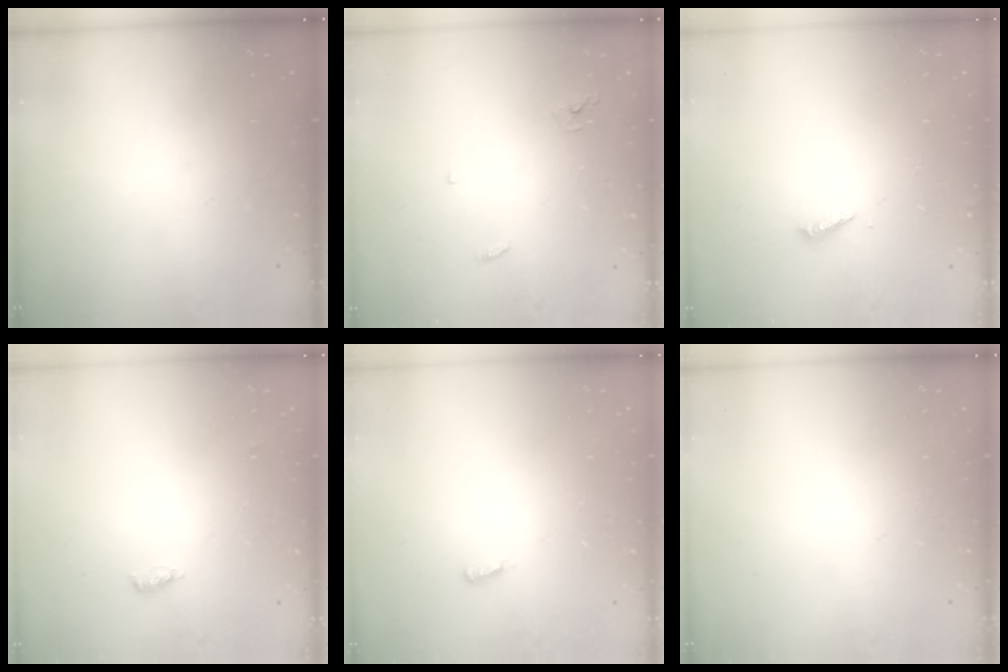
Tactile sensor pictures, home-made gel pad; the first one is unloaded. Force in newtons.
{"total": 2.9, "press": 2.9, "slide": 0.2}
{"total": 2.0, "press": 2.0, "slide": 0.2}
{"total": 4.0, "press": 3.9, "slide": 1.1}
{"total": 4.4, "press": 2.2, "slide": 3.9}
{"total": 0.0}